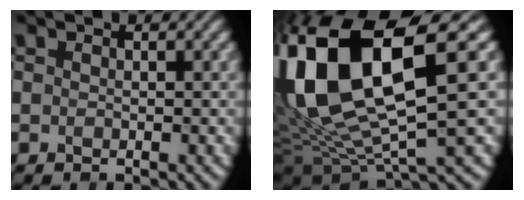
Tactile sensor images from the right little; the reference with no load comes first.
{"total": 17.6, "force": [4.0, 7.2, 15.5], "torque": [-0.326, 0.012, 0.075]}